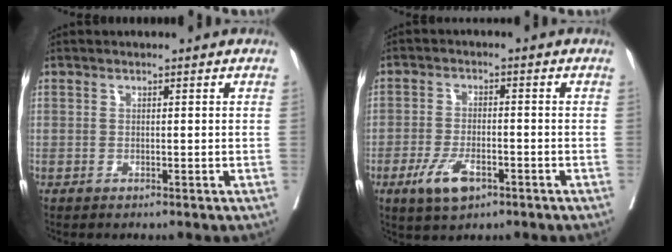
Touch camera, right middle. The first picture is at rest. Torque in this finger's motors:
{"motor_torque": [1.00, -0.55, 0.28, 0.10]}